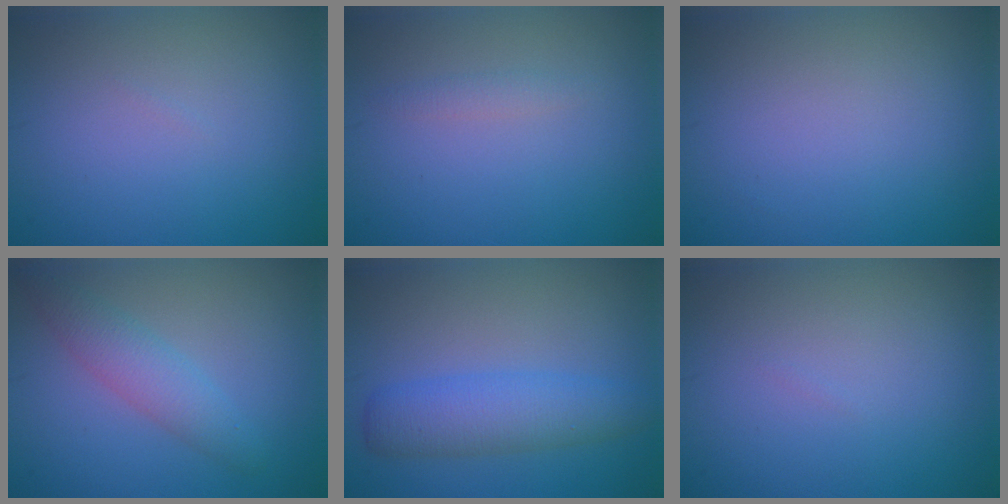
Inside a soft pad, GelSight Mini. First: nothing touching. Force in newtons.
{"total": 0.8, "press": 0.8, "slide": 0.1}
{"total": 0.0}
{"total": 2.9, "press": 2.9, "slide": 0.1}
{"total": 4.3, "press": 4.3, "slide": 0.1}
{"total": 0.0}